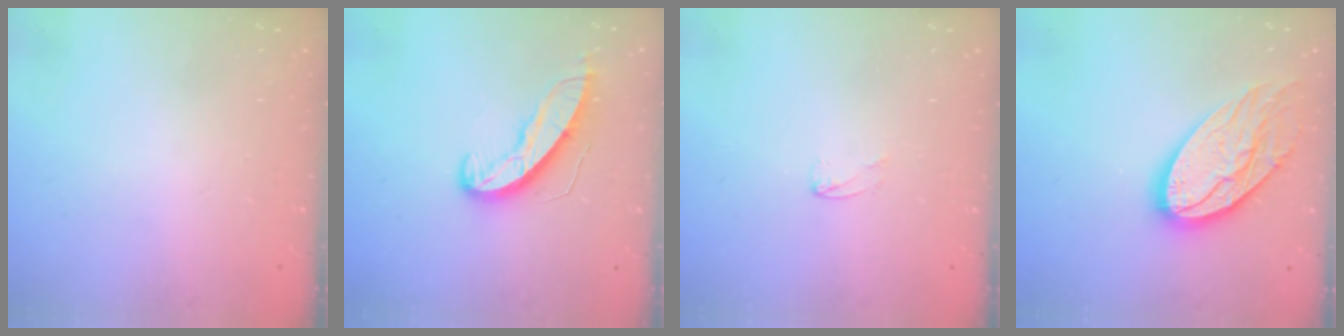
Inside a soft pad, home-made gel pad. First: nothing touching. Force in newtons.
{"total": 9.2, "press": 9.2, "slide": 0.5}
{"total": 1.7, "press": 1.7, "slide": 0.1}
{"total": 17.3, "press": 17.3, "slide": 1.4}